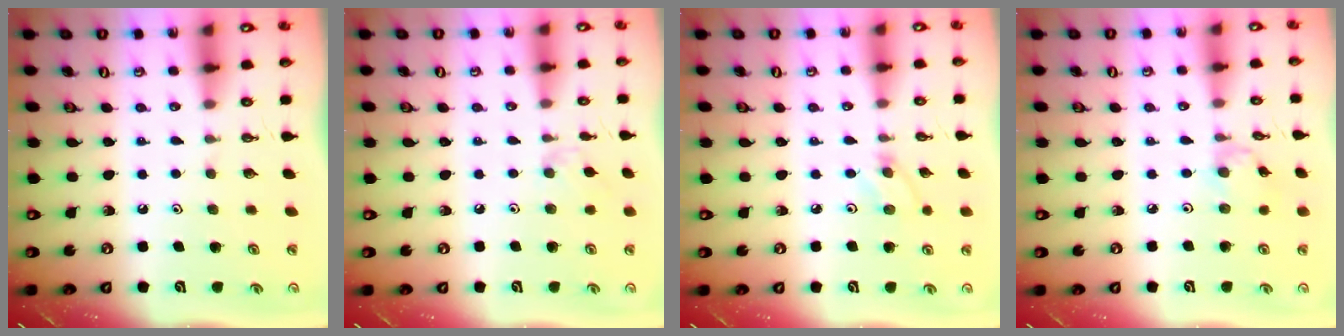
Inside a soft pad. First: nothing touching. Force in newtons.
{"total": 5.9, "press": 5.9, "slide": 0.6}
{"total": 3.8, "press": 3.8, "slide": 0.4}
{"total": 1.1, "press": 1.1, "slide": 0.3}